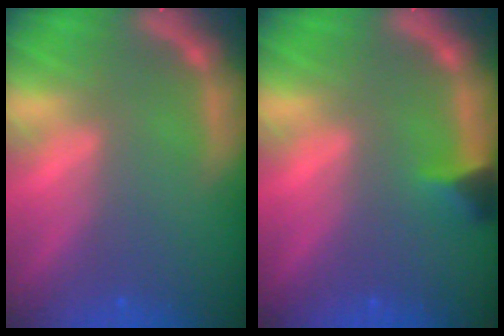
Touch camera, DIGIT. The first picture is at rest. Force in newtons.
{"total": 1.9}